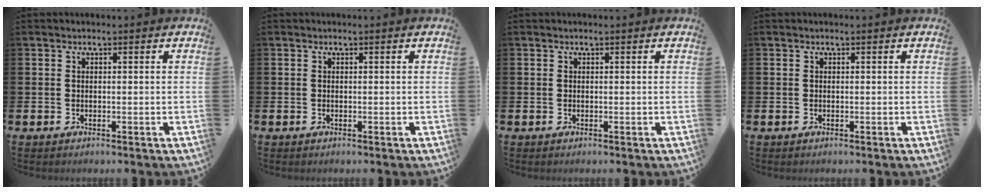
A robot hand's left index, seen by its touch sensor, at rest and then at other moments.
{"total": 0.0}
{"total": 0.0}
{"total": 0.0}